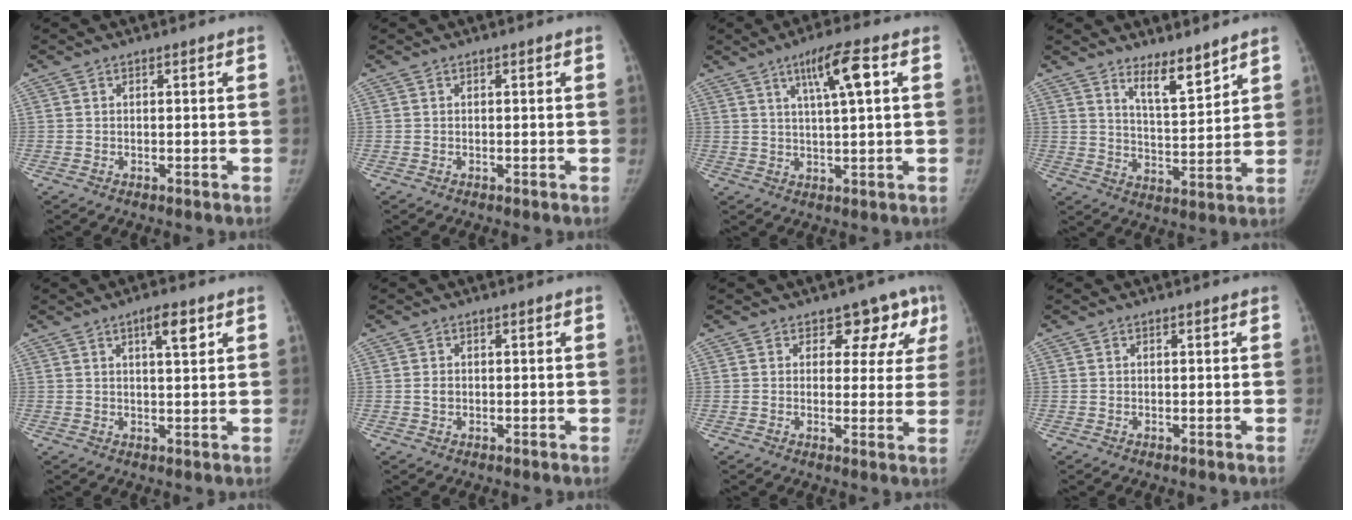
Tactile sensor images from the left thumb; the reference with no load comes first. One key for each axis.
{"total": 0.0}
{"total": 8.0, "fx": 3.1, "fy": 0.8, "fz": 7.3, "tx": -0.130, "ty": -0.003, "tz": 0.052}
{"total": 7.6, "fx": 6.0, "fy": 1.8, "fz": 4.4, "tx": -0.061, "ty": -0.059, "tz": 0.107}
{"total": 4.4, "fx": 2.2, "fy": 1.2, "fz": 3.6, "tx": -0.050, "ty": -0.009, "tz": 0.035}
{"total": 1.4, "fx": 0.0, "fy": 1.1, "fz": 0.8, "tx": -0.012, "ty": 0.002, "tz": 0.000}
{"total": 7.5, "fx": 4.2, "fy": 5.2, "fz": 3.5, "tx": 0.002, "ty": -0.016, "tz": 0.040}
{"total": 0.0}